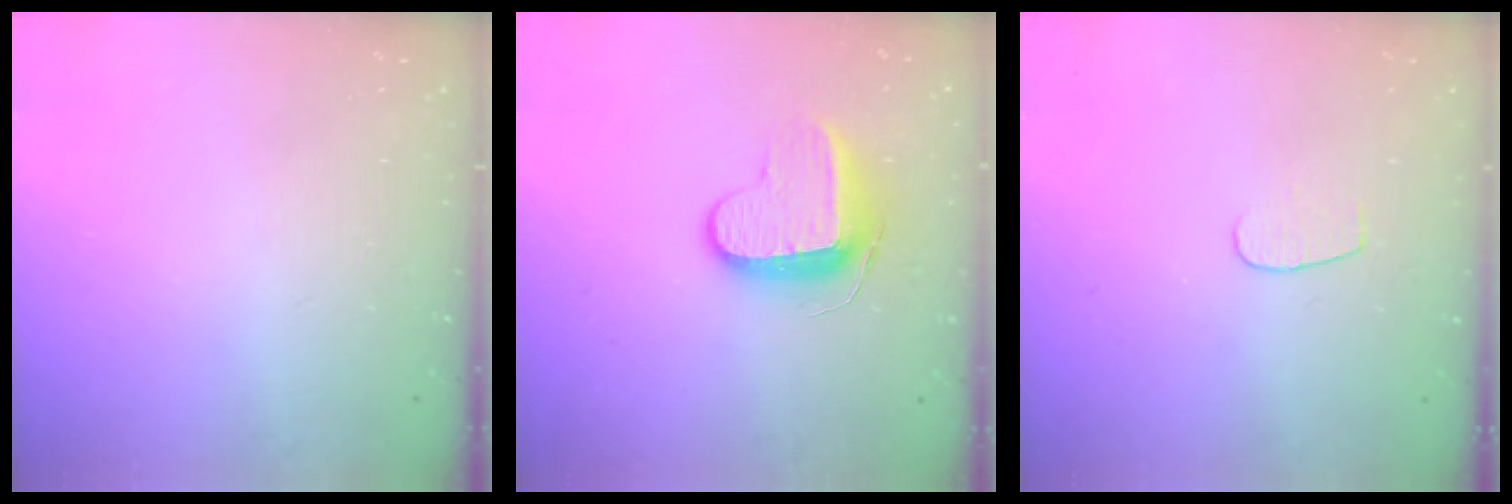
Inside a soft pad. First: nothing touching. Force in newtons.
{"total": 9.6, "press": 9.6, "slide": 0.9}
{"total": 3.2, "press": 3.2, "slide": 0.3}